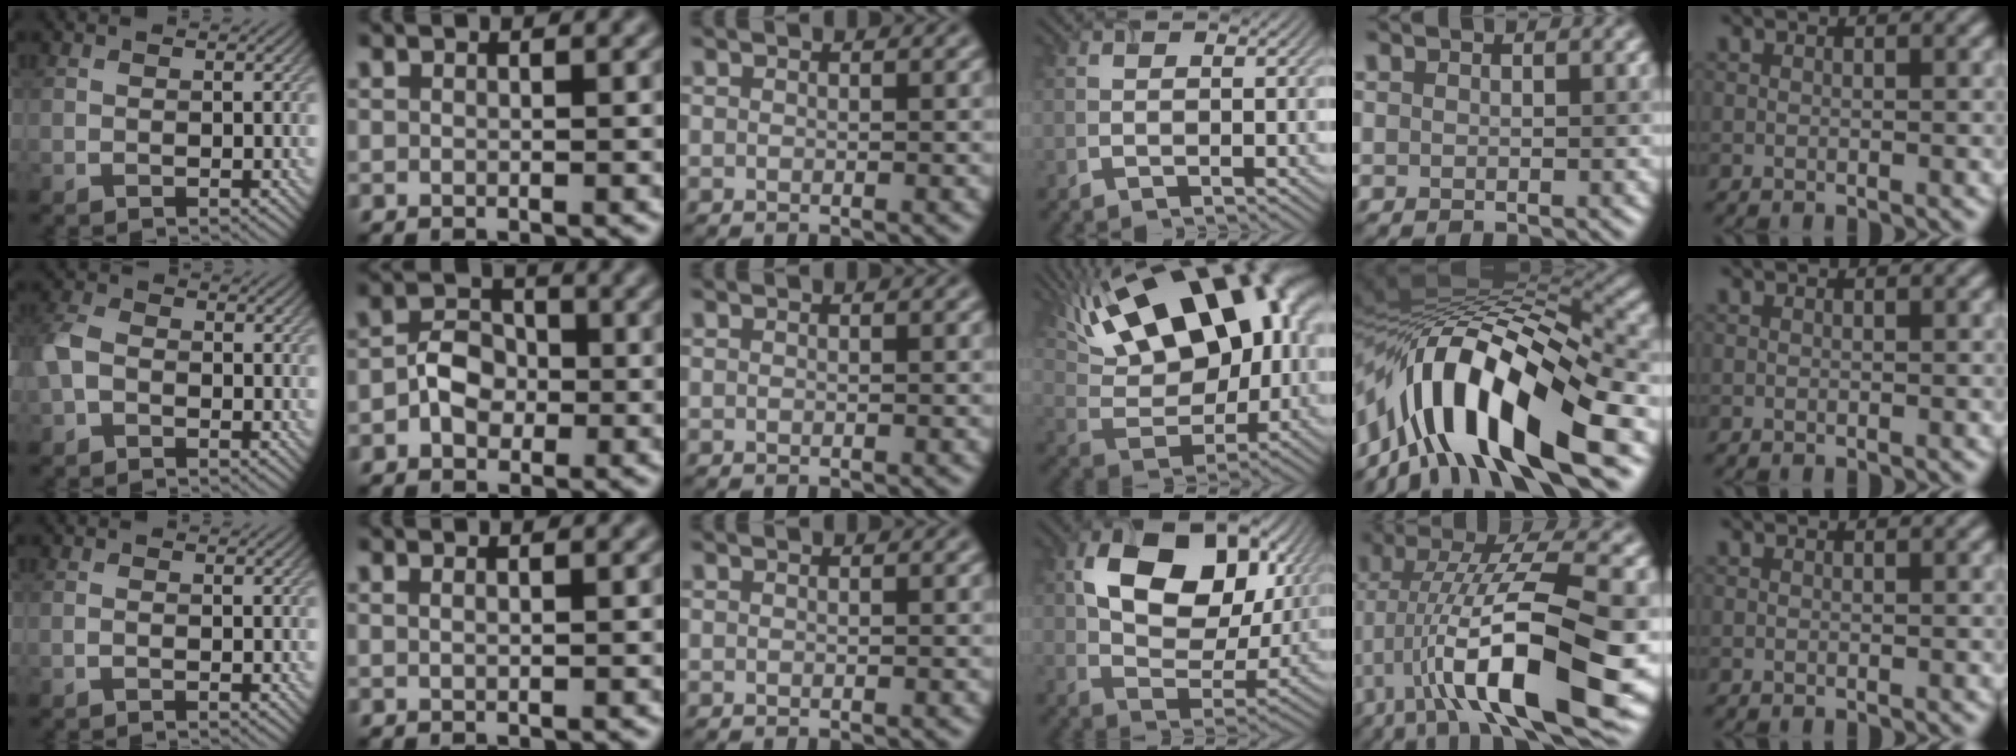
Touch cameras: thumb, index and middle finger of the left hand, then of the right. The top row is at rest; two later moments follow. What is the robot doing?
{"motion": "extract", "object": "airpods case & airpods"}